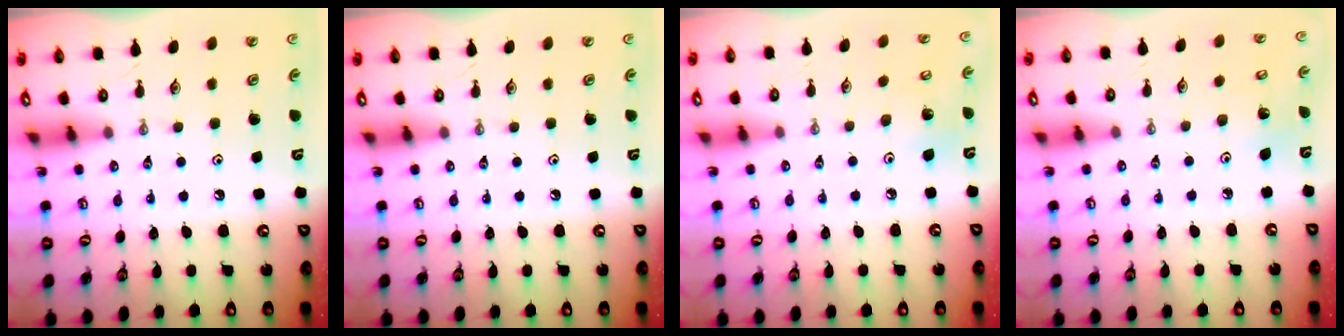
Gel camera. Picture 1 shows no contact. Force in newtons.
{"total": 0.0}
{"total": 6.5, "press": 6.4, "slide": 1.5}
{"total": 3.2, "press": 3.2, "slide": 0.5}